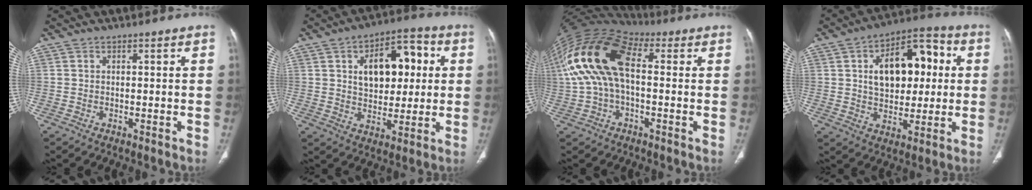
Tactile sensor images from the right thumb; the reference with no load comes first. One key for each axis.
{"total": 14.4, "fx": 3.3, "fy": 8.8, "fz": 11.0, "tx": -0.119, "ty": 0.012, "tz": 0.050}
{"total": 16.5, "fx": 1.6, "fy": 8.9, "fz": 13.8, "tx": -0.284, "ty": 0.042, "tz": 0.021}
{"total": 16.8, "fx": 3.2, "fy": 10.2, "fz": 13.0, "tx": -0.156, "ty": 0.018, "tz": 0.048}